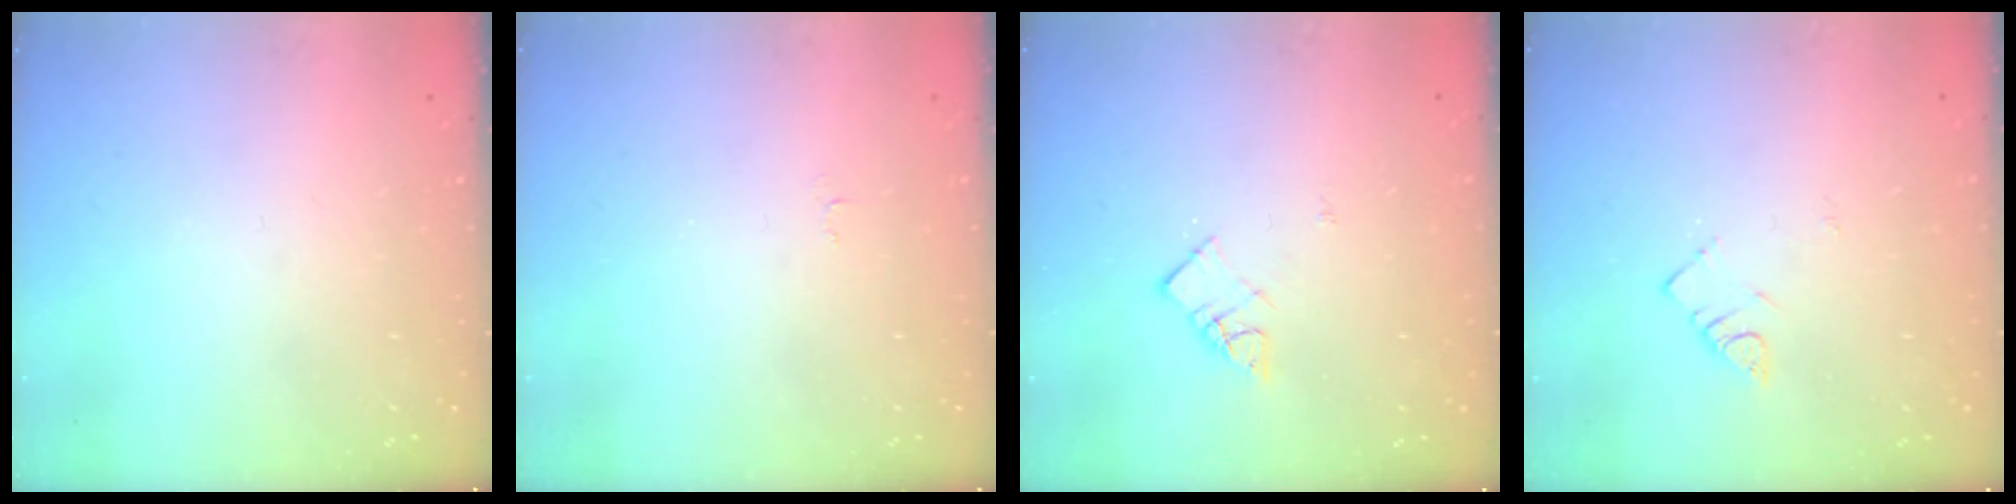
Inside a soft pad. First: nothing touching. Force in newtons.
{"total": 3.2, "press": 3.1, "slide": 0.5}
{"total": 5.9, "press": 5.9, "slide": 0.4}
{"total": 3.3, "press": 3.3, "slide": 0.5}